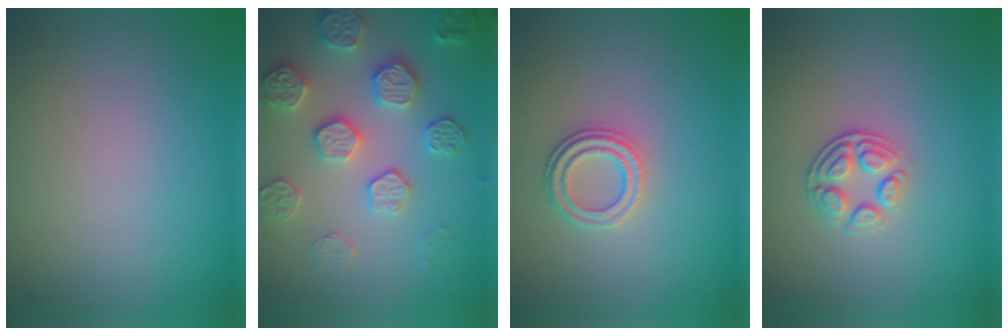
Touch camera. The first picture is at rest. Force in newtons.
{"total": 4.6, "press": 4.5, "slide": 0.7}
{"total": 2.8, "press": 2.3, "slide": 1.6}
{"total": 2.7, "press": 2.3, "slide": 1.4}